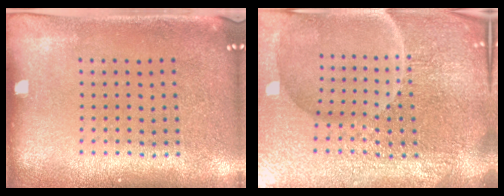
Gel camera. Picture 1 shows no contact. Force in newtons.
{"total": 6.3, "press": 5.7, "slide": 2.7}